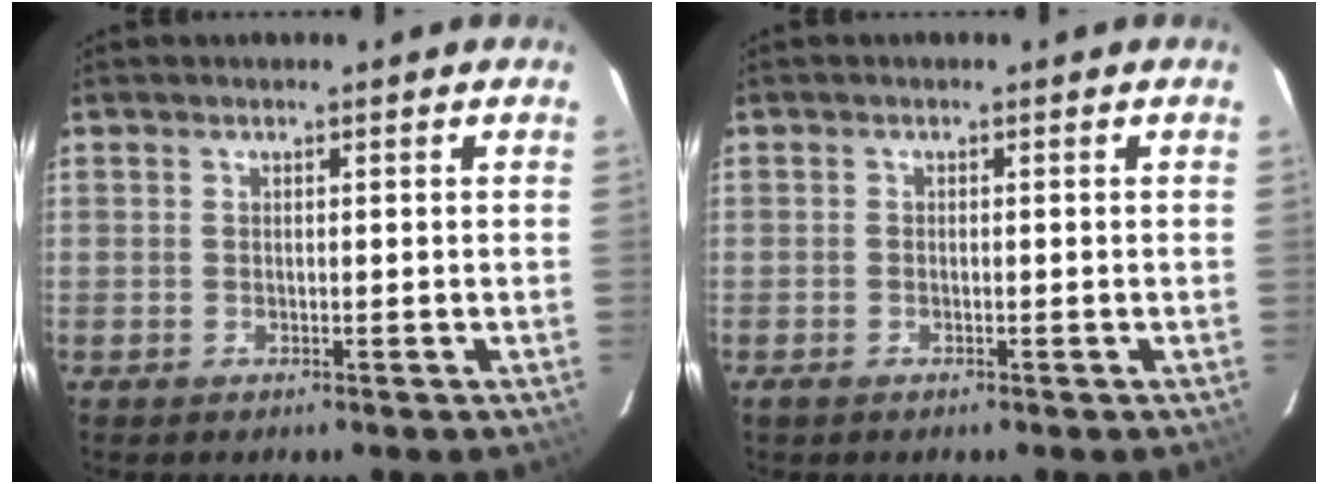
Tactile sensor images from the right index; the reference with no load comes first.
{"total": 1.0, "force": [-0.8, 0.5, 0.3], "torque": [-0.008, -0.002, -0.017]}